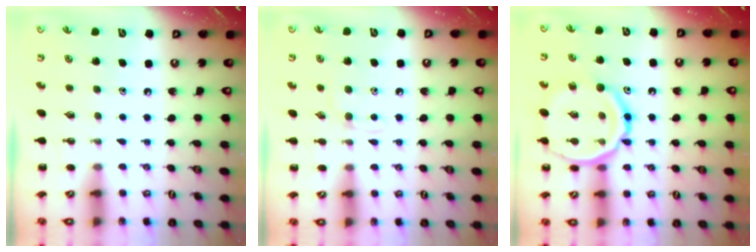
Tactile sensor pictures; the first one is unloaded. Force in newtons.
{"total": 2.8, "press": 2.7, "slide": 0.9}
{"total": 17.6, "press": 17.5, "slide": 2.2}